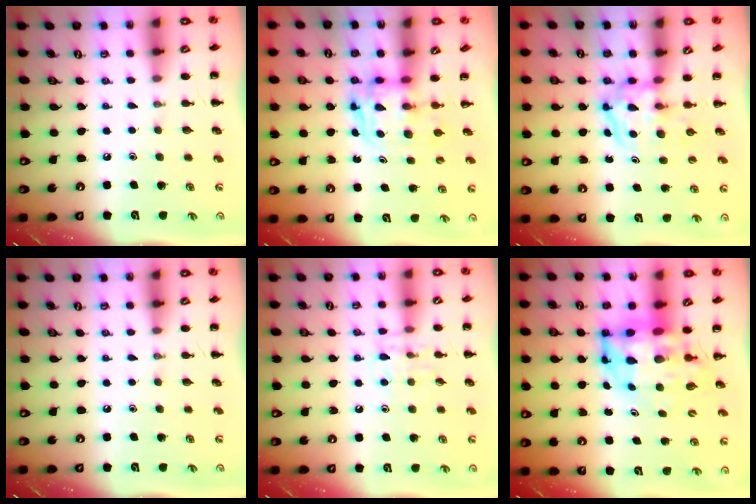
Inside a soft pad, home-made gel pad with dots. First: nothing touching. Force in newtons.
{"total": 2.7, "press": 2.7, "slide": 0.2}
{"total": 3.8, "press": 3.8, "slide": 0.4}
{"total": 0.0}
{"total": 7.4, "press": 7.4, "slide": 0.5}
{"total": 8.2, "press": 7.8, "slide": 2.5}